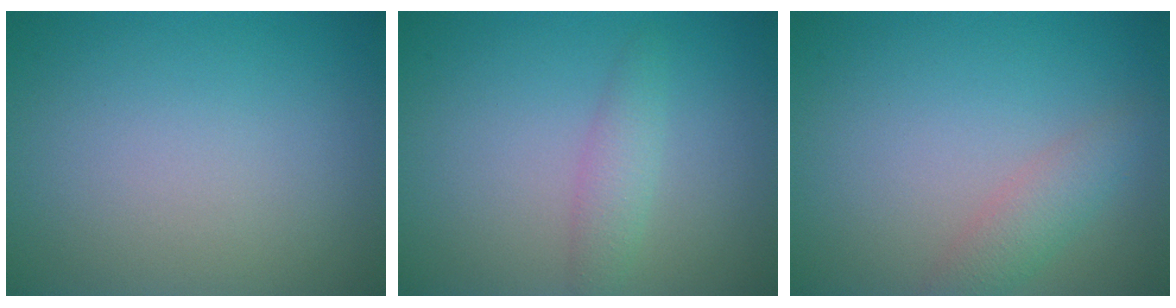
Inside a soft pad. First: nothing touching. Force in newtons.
{"total": 1.8, "press": 1.8, "slide": 0.1}
{"total": 2.3, "press": 2.3, "slide": 0.0}